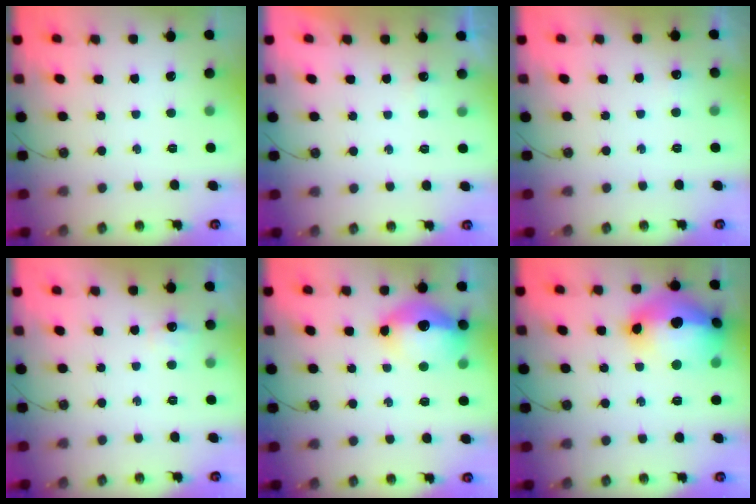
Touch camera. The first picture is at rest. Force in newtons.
{"total": 1.9, "press": 1.9, "slide": 0.3}
{"total": 3.8, "press": 3.8, "slide": 0.6}
{"total": 5.0, "press": 4.9, "slide": 0.8}
{"total": 14.7, "press": 14.7, "slide": 1.5}
{"total": 24.8, "press": 23.6, "slide": 7.5}